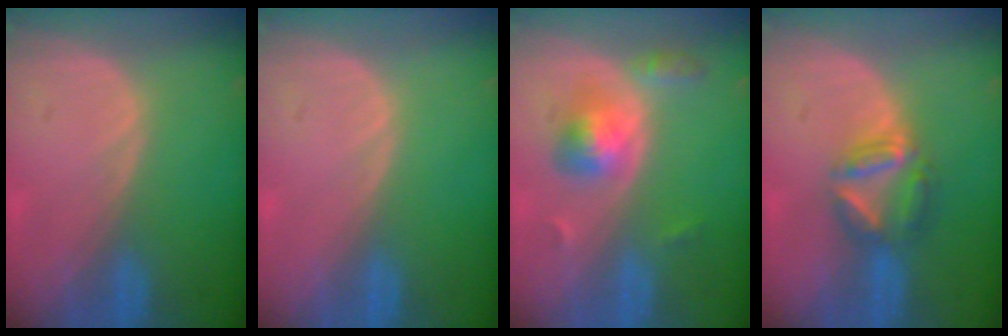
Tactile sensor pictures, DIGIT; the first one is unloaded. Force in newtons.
{"total": 0.0}
{"total": 5.1, "press": 5.0, "slide": 1.1}
{"total": 6.2, "press": 5.6, "slide": 2.7}